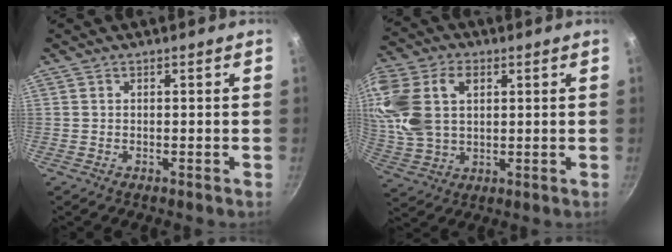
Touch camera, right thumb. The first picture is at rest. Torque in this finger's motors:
{"motor_torque": [0.95, 3.48, 1.23, -0.33, 0.19]}